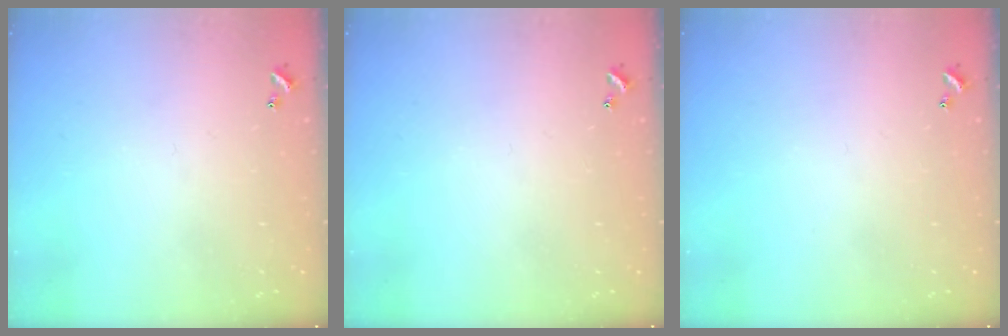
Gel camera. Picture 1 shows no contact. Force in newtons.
{"total": 0.0}
{"total": 0.0}